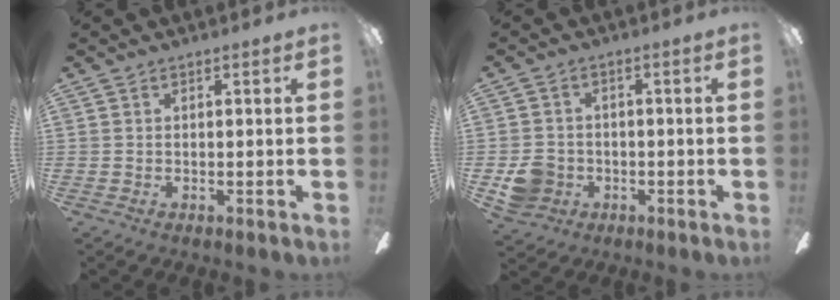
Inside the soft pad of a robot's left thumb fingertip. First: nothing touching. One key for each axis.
{"total": 6.4, "fx": -2.2, "fy": 5.6, "fz": 2.3, "tx": -0.037, "ty": 0.016, "tz": -0.038}